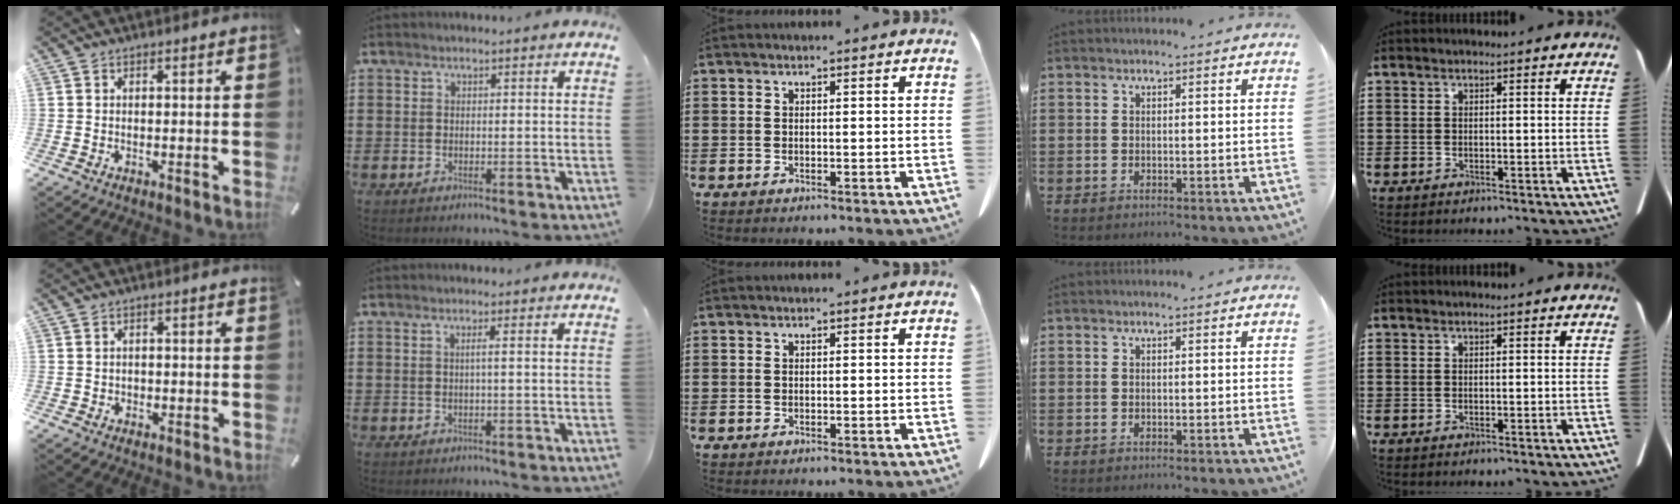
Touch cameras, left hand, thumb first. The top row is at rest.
{"thumb": {"total": 1.1, "force": [-0.2, 1.0, 0.3], "torque": [-0.009, 0.006, -0.006]}, "index": {"total": 1.4, "force": [0.0, -0.3, 1.4], "torque": [-0.025, -0.001, -0.004]}}